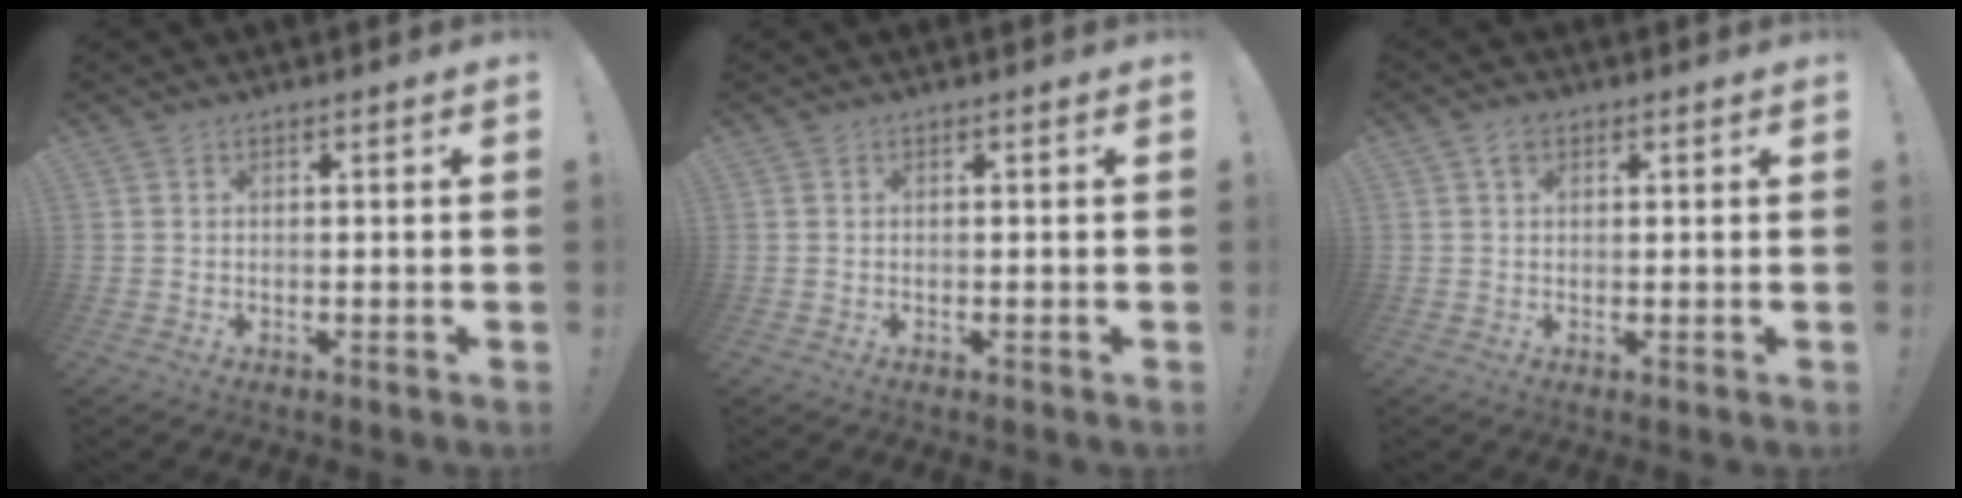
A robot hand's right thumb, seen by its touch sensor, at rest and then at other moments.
{"total": 0.0}
{"total": 2.7, "force": [1.4, 1.7, 1.5], "torque": [-0.017, -0.001, 0.022]}